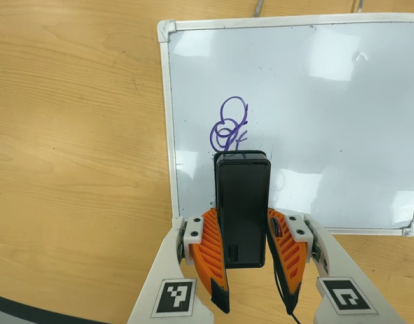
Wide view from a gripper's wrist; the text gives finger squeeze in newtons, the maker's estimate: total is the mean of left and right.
{"total": 7.0, "left": 6.0, "right": 8.1}